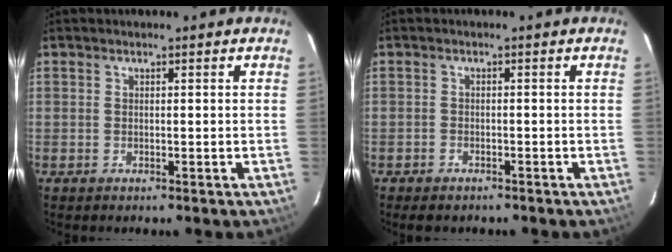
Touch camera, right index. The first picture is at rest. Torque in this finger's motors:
{"motor_torque": [0.06, -0.02, -0.04, -0.01]}